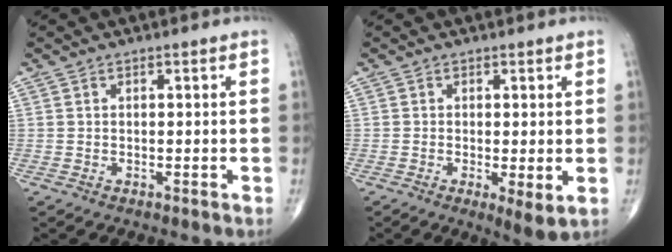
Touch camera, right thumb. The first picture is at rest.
{"total": 4.1, "force": [-0.7, 1.0, 3.9], "torque": [-0.070, -0.017, -0.014]}